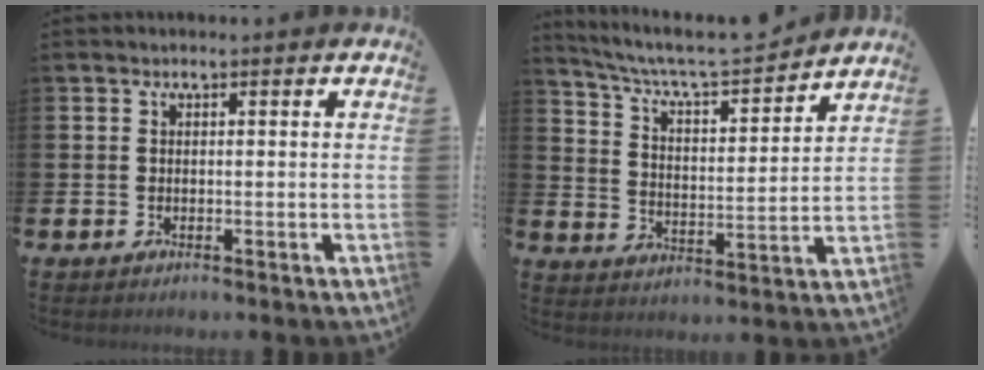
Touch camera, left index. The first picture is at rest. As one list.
[{"total": 7.7, "force": [7.2, 1.2, 2.6], "torque": [-0.081, -0.056, 0.122]}]